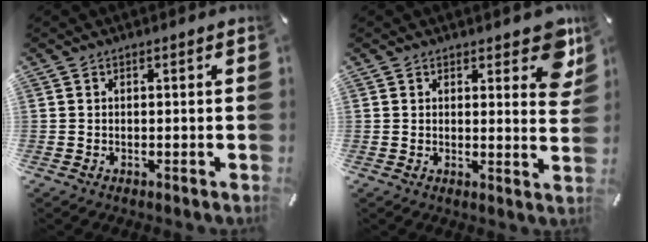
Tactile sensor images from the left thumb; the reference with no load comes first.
{"total": 7.6, "force": [4.9, 3.3, 4.8], "torque": [-0.046, -0.030, 0.080]}